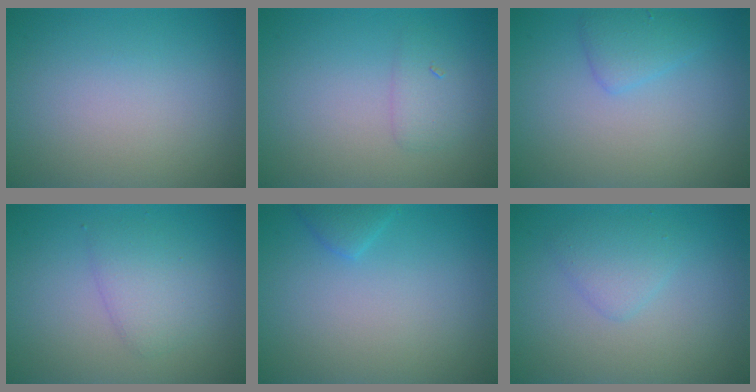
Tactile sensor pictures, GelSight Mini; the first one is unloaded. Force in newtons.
{"total": 1.5, "press": 1.5, "slide": 0.1}
{"total": 1.8, "press": 1.8, "slide": 0.2}
{"total": 2.5, "press": 2.5, "slide": 0.0}
{"total": 1.3, "press": 1.3, "slide": 0.1}
{"total": 1.8, "press": 1.8, "slide": 0.1}